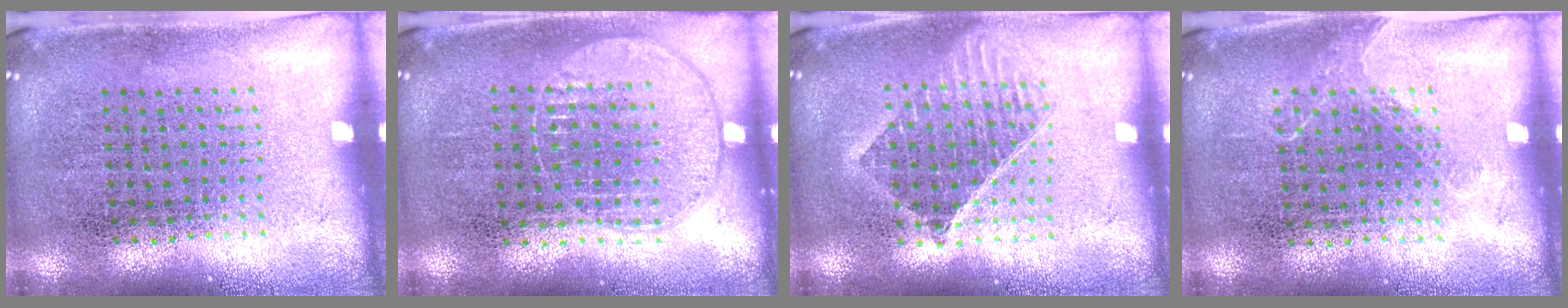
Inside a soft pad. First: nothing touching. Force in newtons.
{"total": 1.0, "press": 0.9, "slide": 0.3}
{"total": 1.5, "press": 1.3, "slide": 0.7}
{"total": 1.0, "press": 0.8, "slide": 0.6}